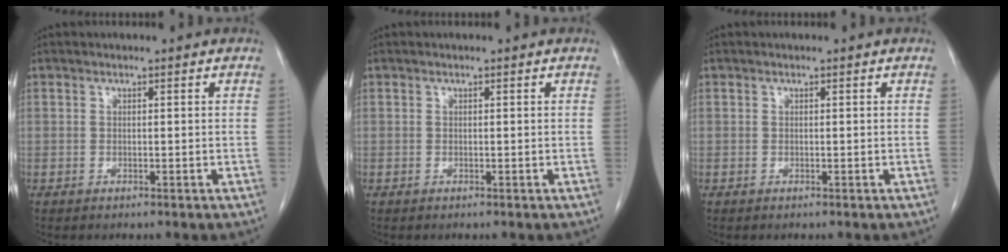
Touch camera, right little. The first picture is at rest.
{"total": 0.0}
{"total": 0.0}